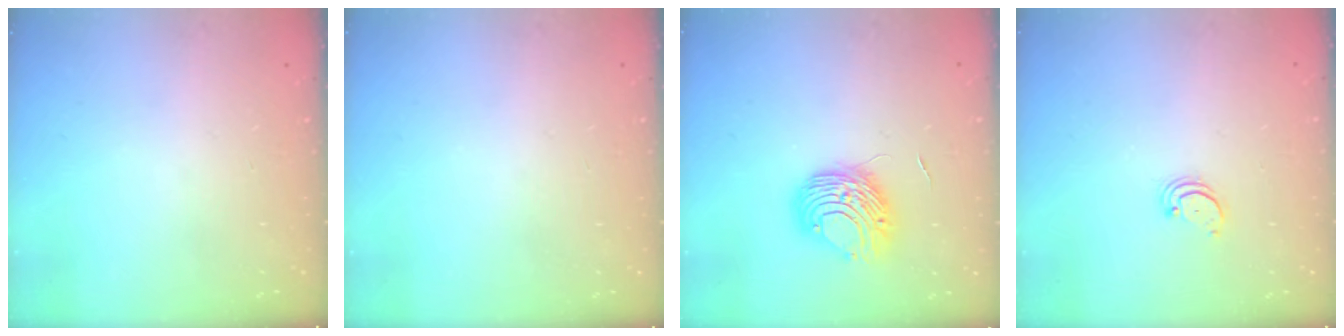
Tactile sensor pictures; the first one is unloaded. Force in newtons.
{"total": 0.0}
{"total": 8.8, "press": 8.8, "slide": 0.3}
{"total": 2.2, "press": 2.2, "slide": 0.2}